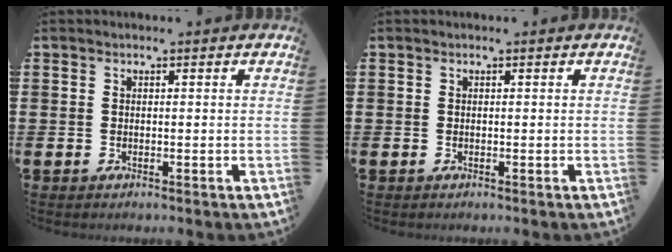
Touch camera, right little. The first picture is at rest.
{"total": 0.0}